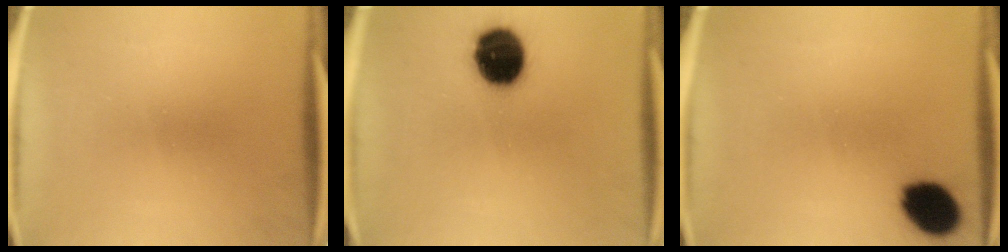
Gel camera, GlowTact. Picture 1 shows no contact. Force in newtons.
{"total": 14.8}
{"total": 10.2}